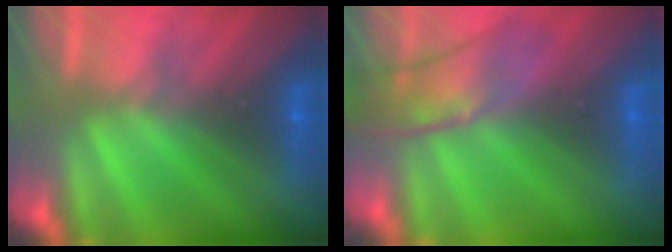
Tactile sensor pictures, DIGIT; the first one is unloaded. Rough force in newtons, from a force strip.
{"total": 2.9}